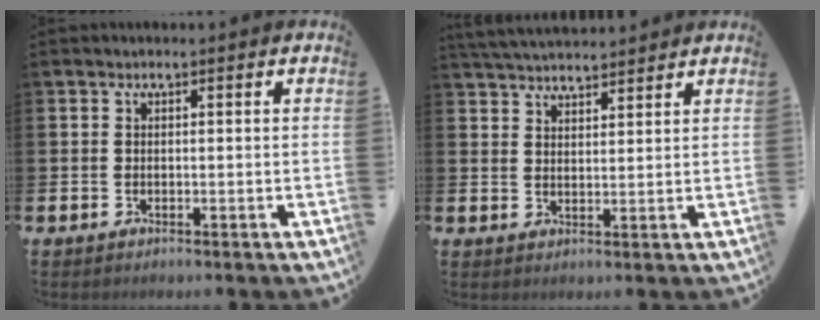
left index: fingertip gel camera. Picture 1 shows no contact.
{"total": 4.1, "force": [4.1, 0.5, 0.2], "torque": [-0.009, -0.020, 0.074]}